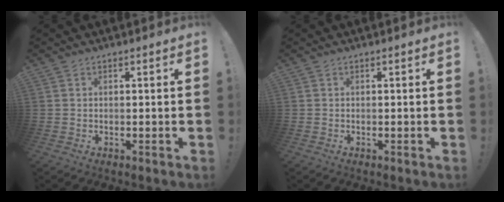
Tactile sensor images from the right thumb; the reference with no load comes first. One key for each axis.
{"total": 0.0}